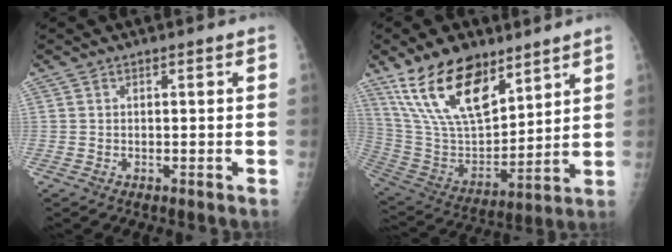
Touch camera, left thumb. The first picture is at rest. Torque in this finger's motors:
{"motor_torque": [1.06, 0.22, 1.40, -1.36, 0.29]}